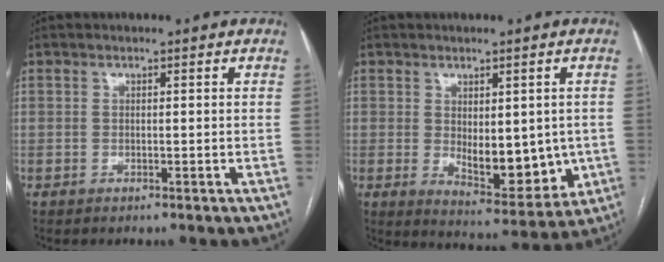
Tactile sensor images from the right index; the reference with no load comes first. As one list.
[{"total": 10.0, "force": [-0.6, 4.5, 8.9], "torque": [-0.116, -0.017, 0.009]}]